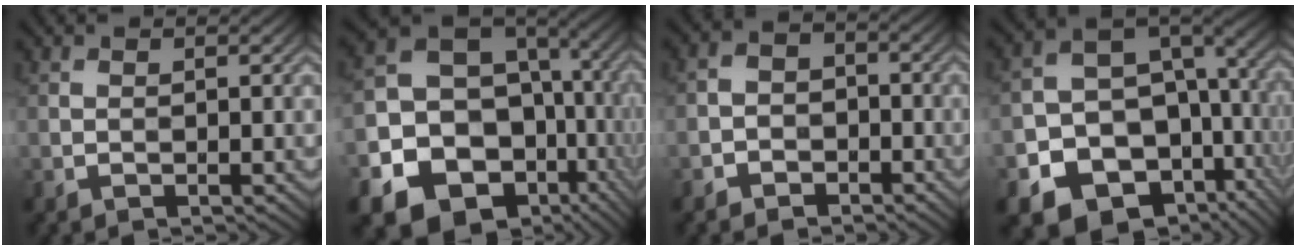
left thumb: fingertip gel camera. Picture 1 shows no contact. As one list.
[{"total": 21.3, "force": [-7.7, 17.2, 9.8], "torque": [-0.217, -0.051, -0.102]}, {"total": 3.7, "force": [-2.2, 2.7, 1.3], "torque": [-0.018, 0.001, -0.051]}, {"total": 17.9, "force": [-6.3, 13.4, 10.2], "torque": [-0.201, -0.054, -0.062]}]